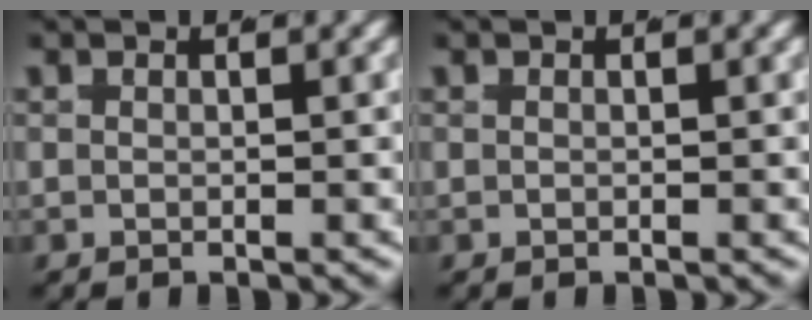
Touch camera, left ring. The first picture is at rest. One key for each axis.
{"total": 0.0}